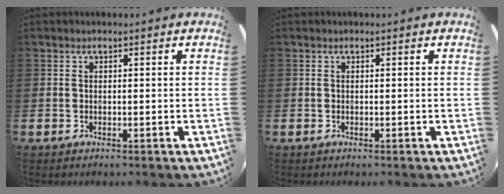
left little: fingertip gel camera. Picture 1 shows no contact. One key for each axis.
{"total": 0.0}